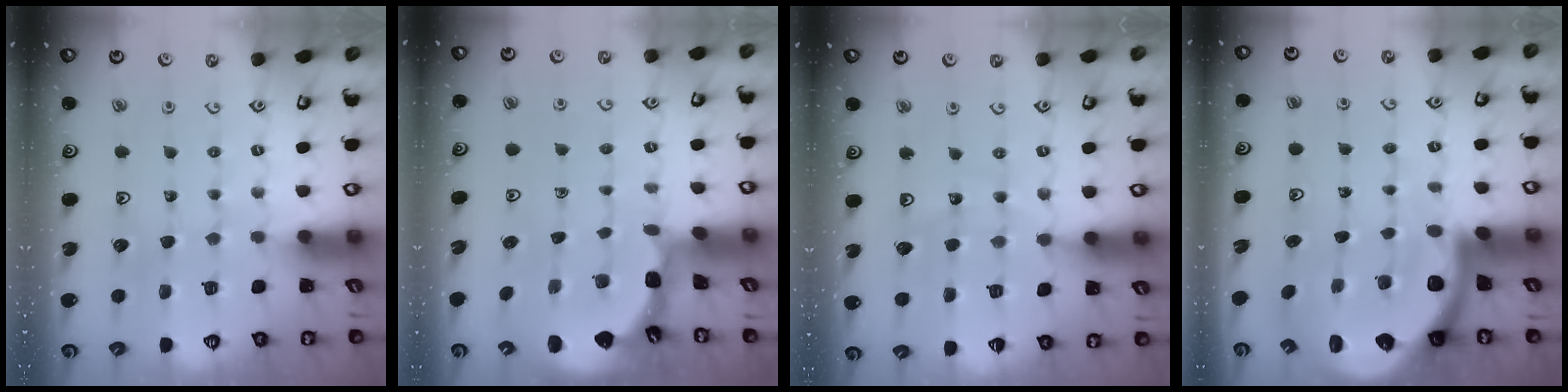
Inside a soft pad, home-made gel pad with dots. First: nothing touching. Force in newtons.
{"total": 0.9, "press": 0.9, "slide": 0.2}
{"total": 9.3, "press": 8.9, "slide": 2.8}
{"total": 4.3, "press": 4.2, "slide": 1.1}